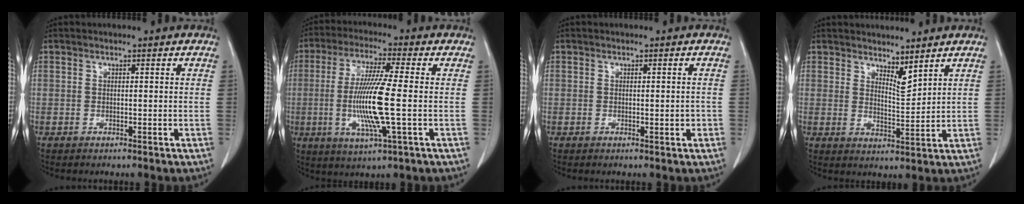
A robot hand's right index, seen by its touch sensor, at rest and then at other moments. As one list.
[{"total": 11.8, "force": [-1.5, 0.0, 11.7], "torque": [-0.238, -0.013, -0.034]}, {"total": 1.2, "force": [-0.2, 0.5, 1.1], "torque": [-0.015, 0.001, 0.001]}, {"total": 3.8, "force": [3.2, 0.8, 1.9], "torque": [-0.033, -0.014, 0.062]}]